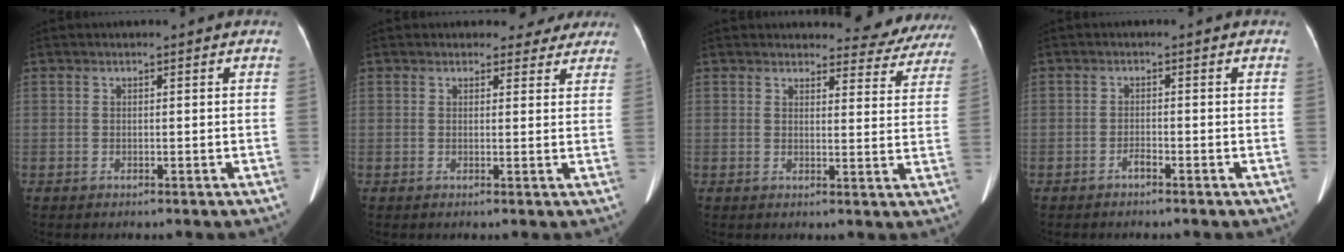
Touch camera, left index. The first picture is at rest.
{"total": 4.3, "force": [3.7, 2.2, 0.1], "torque": [0.015, -0.004, 0.029]}
{"total": 10.1, "force": [9.6, 2.9, 0.9], "torque": [0.023, -0.028, 0.084]}
{"total": 1.2, "force": [-1.0, 0.0, 0.5], "torque": [-0.012, -0.001, -0.016]}